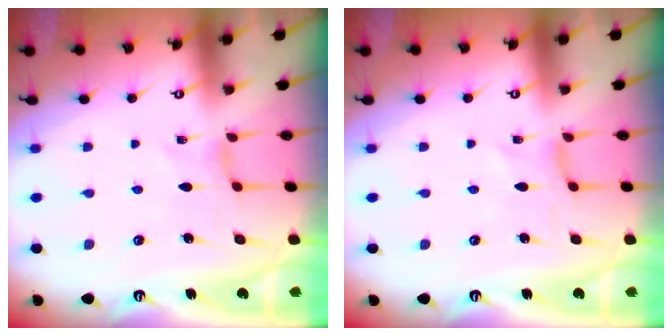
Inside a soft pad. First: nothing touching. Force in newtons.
{"total": 0.6, "press": 0.5, "slide": 0.3}